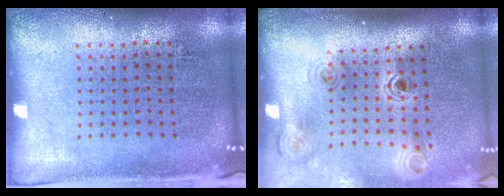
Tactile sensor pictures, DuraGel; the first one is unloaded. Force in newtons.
{"total": 1.2, "press": 1.2, "slide": 0.3}